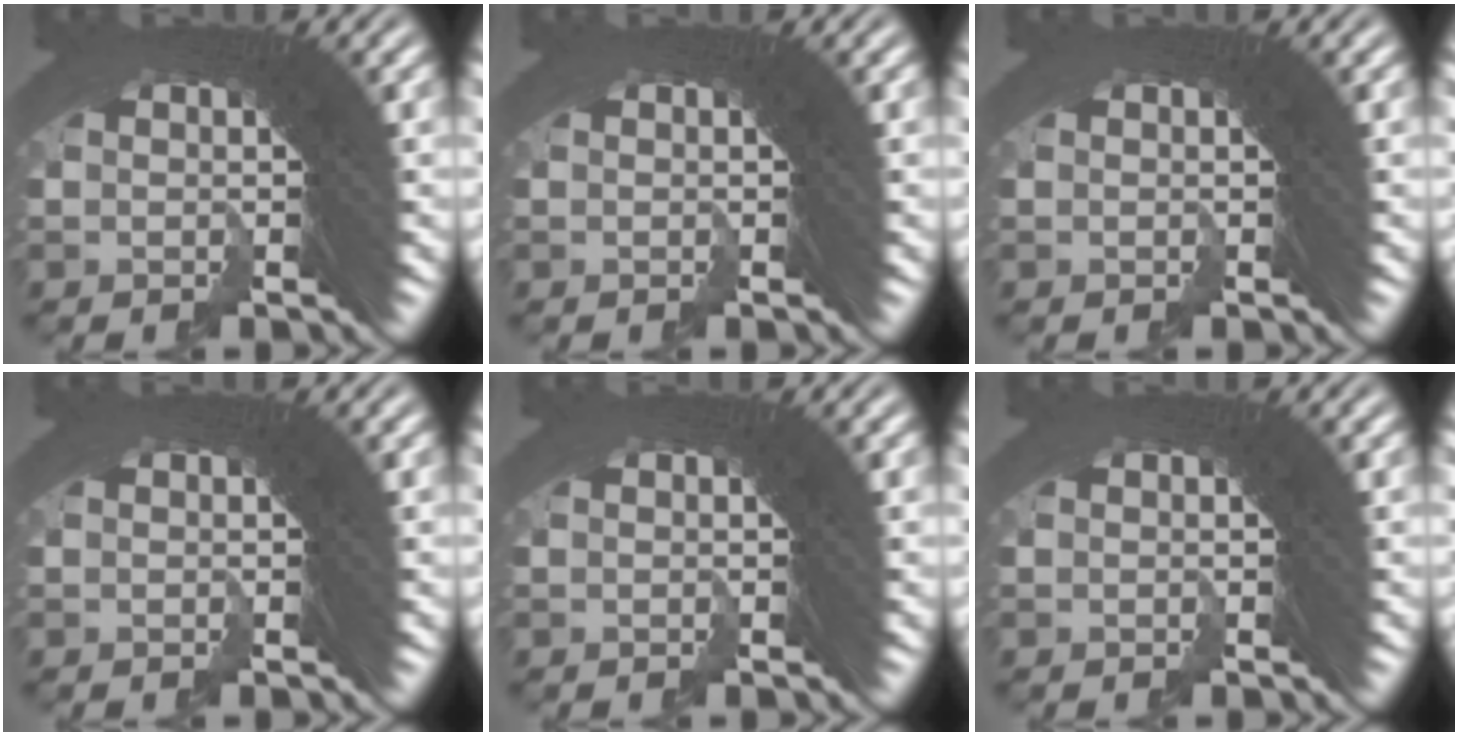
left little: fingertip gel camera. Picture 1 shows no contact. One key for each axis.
{"total": 0.0}
{"total": 0.0}
{"total": 0.0}
{"total": 0.0}
{"total": 0.0}